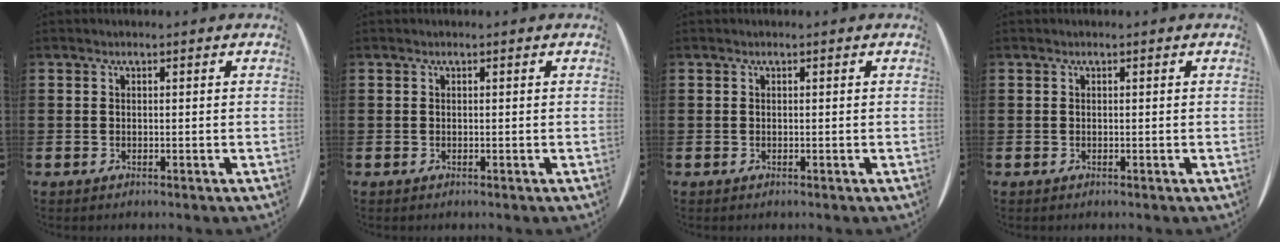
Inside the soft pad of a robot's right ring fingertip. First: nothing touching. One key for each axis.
{"total": 0.0}
{"total": 0.0}
{"total": 0.0}